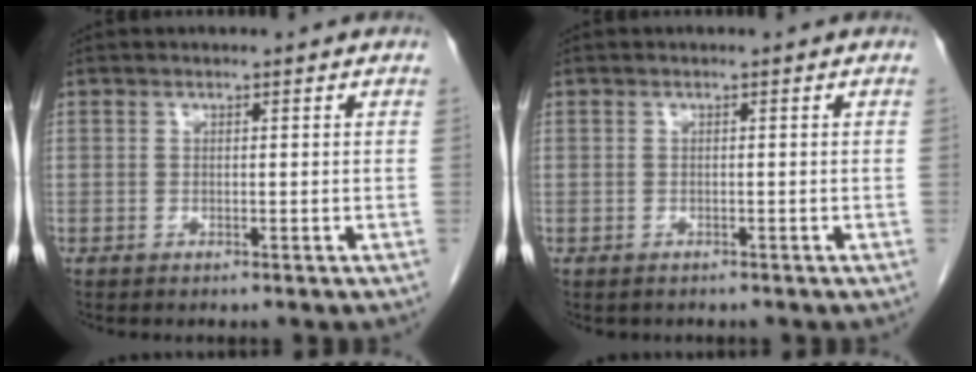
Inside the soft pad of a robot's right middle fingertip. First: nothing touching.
{"total": 0.6, "force": [-0.5, 0.4, 0.0], "torque": [-0.010, 0.002, -0.007]}